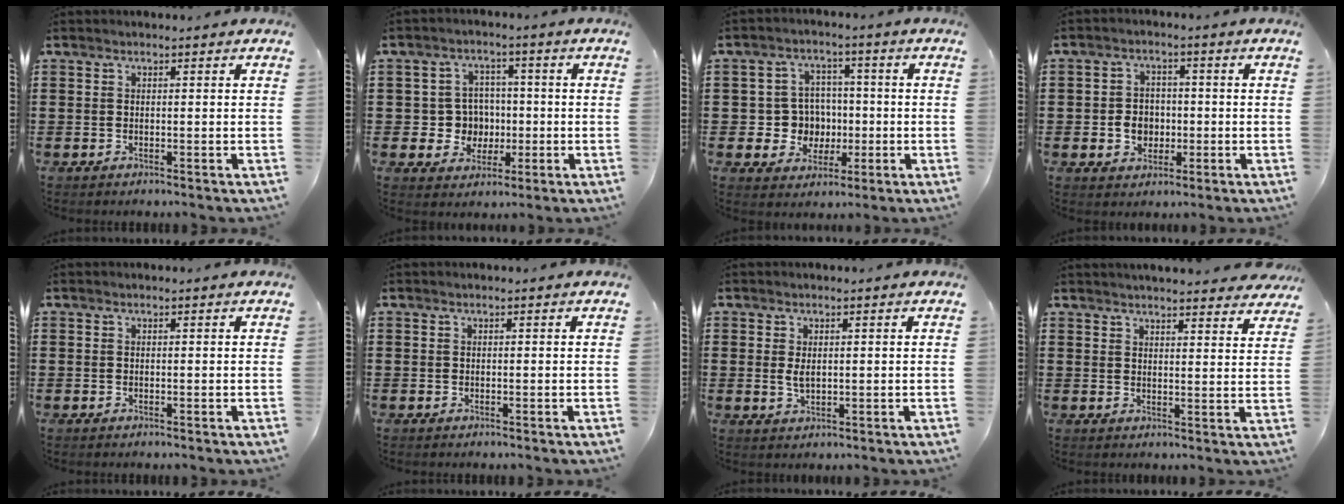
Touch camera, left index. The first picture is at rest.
{"total": 5.8, "force": [-0.4, 5.6, 1.5], "torque": [-0.043, 0.011, -0.006]}
{"total": 6.5, "force": [-0.4, 6.3, 1.6], "torque": [-0.048, 0.012, -0.004]}
{"total": 4.1, "force": [-0.8, 3.5, 1.9], "torque": [-0.039, 0.004, -0.021]}
{"total": 0.0}
{"total": 0.0}
{"total": 2.1, "force": [0.3, 1.0, 1.8], "torque": [-0.046, 0.001, 0.001]}
{"total": 3.7, "force": [3.7, -0.1, 0.4], "torque": [-0.013, -0.019, 0.066]}